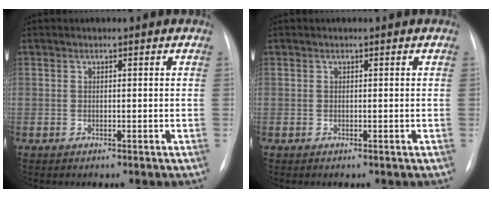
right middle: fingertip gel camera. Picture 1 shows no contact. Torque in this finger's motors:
{"motor_torque": [0.00, 0.00, 0.00, 0.00]}